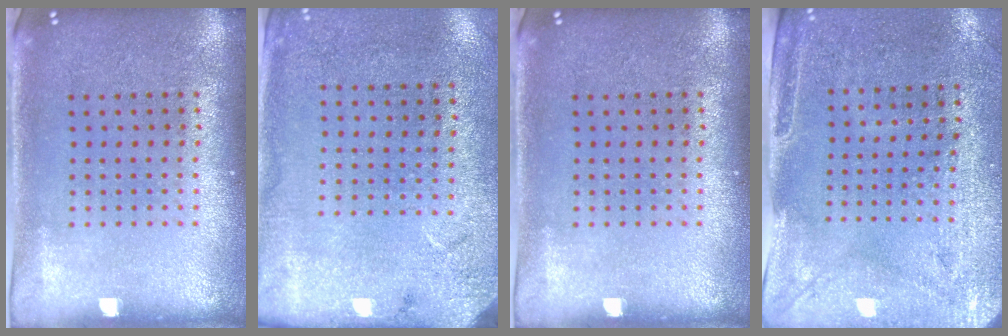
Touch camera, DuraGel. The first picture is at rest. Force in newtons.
{"total": 2.6, "press": 2.1, "slide": 1.6}
{"total": 0.0}
{"total": 3.0, "press": 2.5, "slide": 1.6}